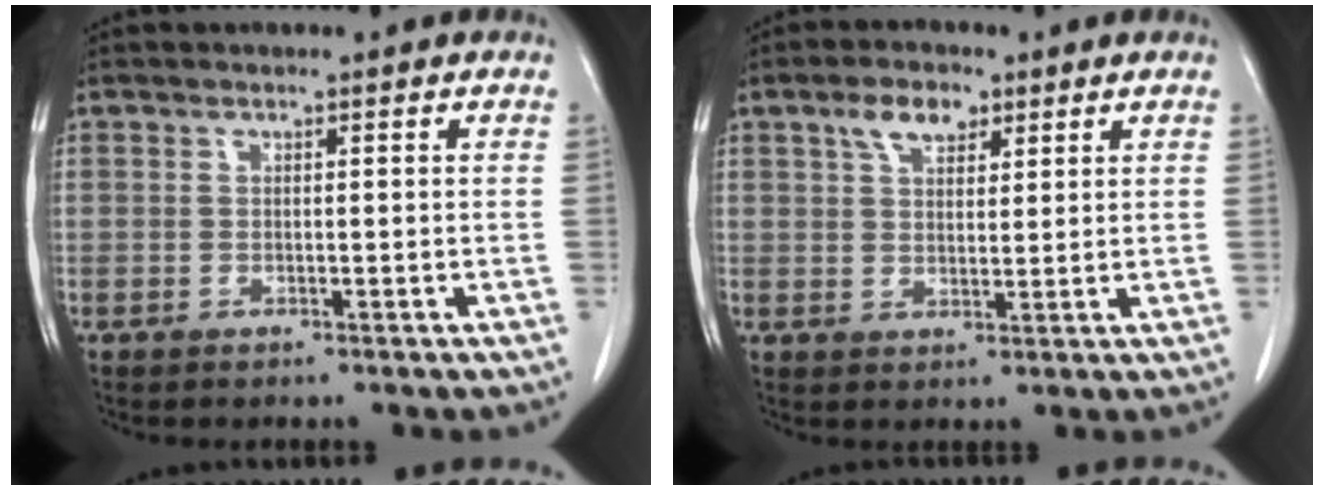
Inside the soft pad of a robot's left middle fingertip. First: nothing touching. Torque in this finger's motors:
{"motor_torque": [0.55, -0.40, -0.07, 0.00]}